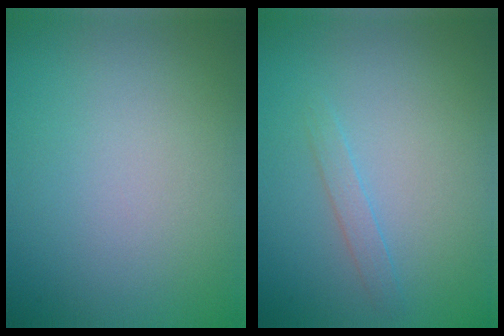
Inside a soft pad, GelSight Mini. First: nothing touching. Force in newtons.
{"total": 1.1, "press": 1.1, "slide": 0.0}